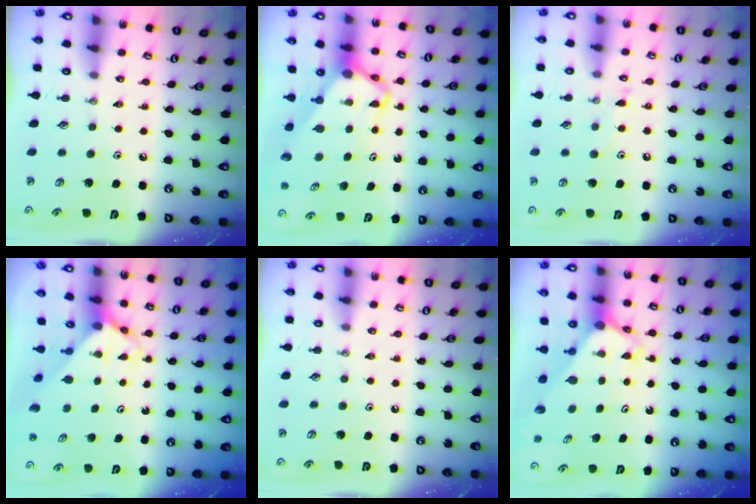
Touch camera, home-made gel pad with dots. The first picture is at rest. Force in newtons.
{"total": 6.4, "press": 6.4, "slide": 0.6}
{"total": 5.8, "press": 5.8, "slide": 0.1}
{"total": 3.7, "press": 3.7, "slide": 0.1}
{"total": 0.0}
{"total": 2.5, "press": 2.5, "slide": 0.2}